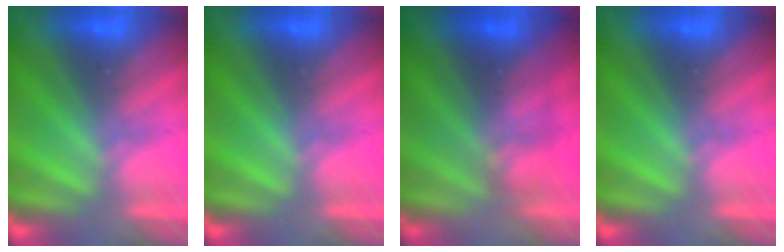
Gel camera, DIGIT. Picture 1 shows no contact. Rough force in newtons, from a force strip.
{"total": 0.0}
{"total": 2.9}
{"total": 0.0}